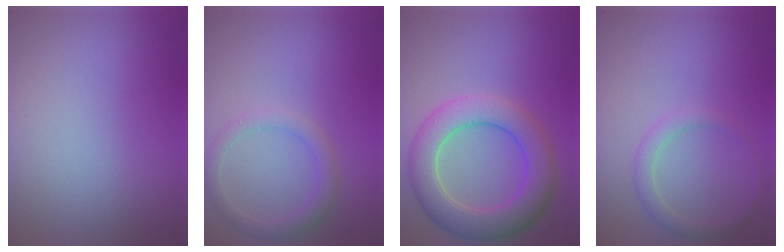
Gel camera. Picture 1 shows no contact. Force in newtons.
{"total": 2.1, "press": 2.1, "slide": 0.1}
{"total": 6.5, "press": 6.5, "slide": 0.2}
{"total": 1.7, "press": 1.7, "slide": 0.2}